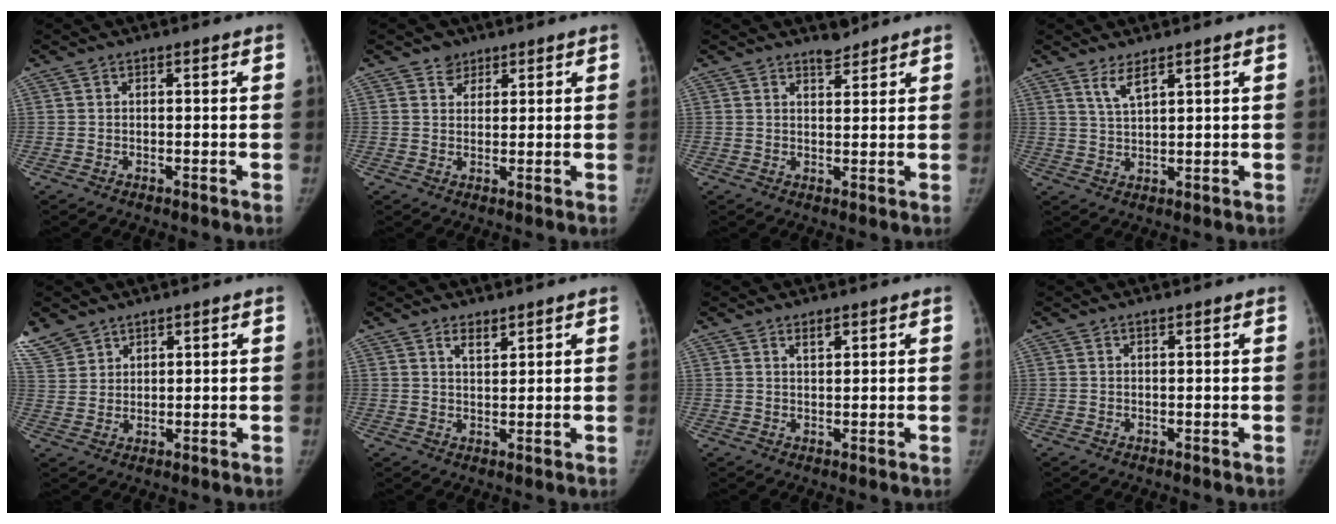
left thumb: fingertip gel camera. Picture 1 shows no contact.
{"total": 2.8, "force": [1.9, 2.1, 0.4], "torque": [0.015, -0.010, 0.026]}
{"total": 2.4, "force": [2.3, 0.8, 0.5], "torque": [0.004, -0.019, 0.036]}
{"total": 3.6, "force": [2.4, 0.7, 2.6], "torque": [-0.049, -0.018, 0.053]}
{"total": 7.6, "force": [5.7, 4.6, 2.0], "torque": [-0.036, -0.006, 0.129]}
{"total": 2.8, "force": [2.0, 1.0, 1.6], "torque": [-0.020, -0.017, 0.038]}
{"total": 2.0, "force": [1.4, 0.7, 1.2], "torque": [-0.016, -0.009, 0.026]}
{"total": 0.7, "force": [0.5, 0.1, 0.4], "torque": [-0.008, -0.001, 0.010]}